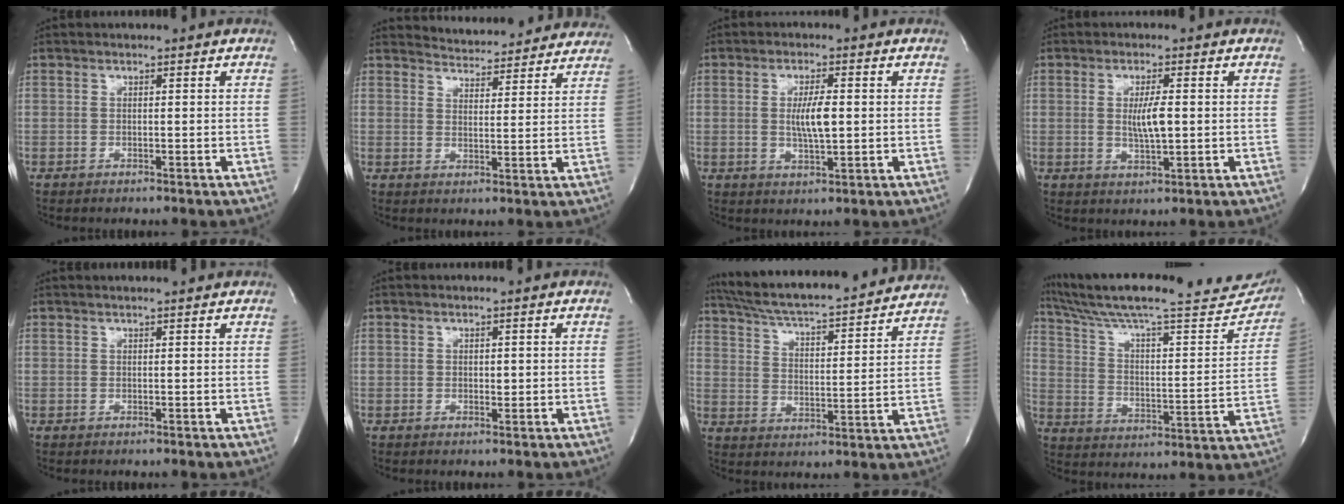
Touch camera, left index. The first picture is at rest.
{"total": 13.0, "force": [12.6, 2.5, 1.2], "torque": [-0.003, -0.004, 0.144]}
{"total": 4.9, "force": [0.2, 0.9, 4.8], "torque": [-0.091, -0.004, 0.003]}
{"total": 4.3, "force": [0.2, 0.6, 4.2], "torque": [-0.077, -0.007, 0.003]}
{"total": 3.3, "force": [3.1, 0.0, 1.1], "torque": [-0.016, 0.015, 0.035]}
{"total": 0.7, "force": [0.0, 0.5, 0.5], "torque": [-0.004, -0.001, 0.001]}
{"total": 23.5, "force": [21.5, 2.5, 9.1], "torque": [-0.156, -0.007, 0.303]}
{"total": 29.1, "force": [25.4, 4.1, 13.5], "torque": [-0.218, -0.040, 0.346]}